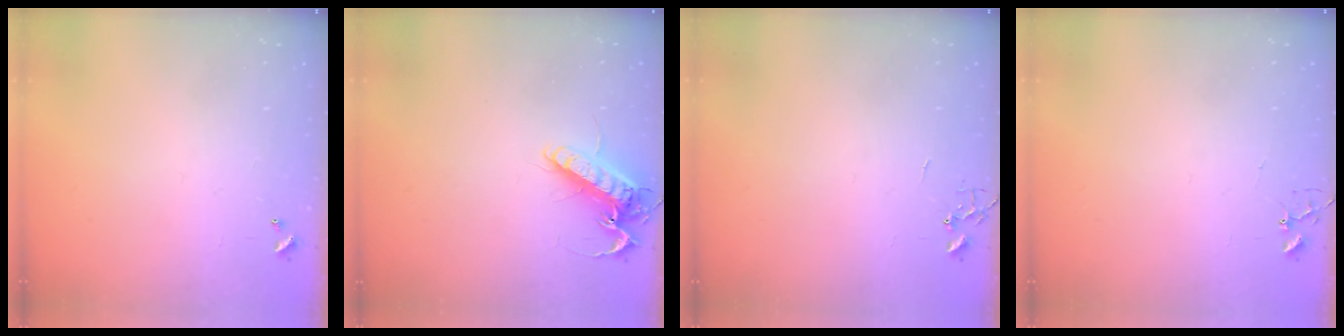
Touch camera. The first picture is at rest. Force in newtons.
{"total": 13.7, "press": 13.5, "slide": 2.3}
{"total": 0.0}
{"total": 3.2, "press": 3.2, "slide": 0.3}